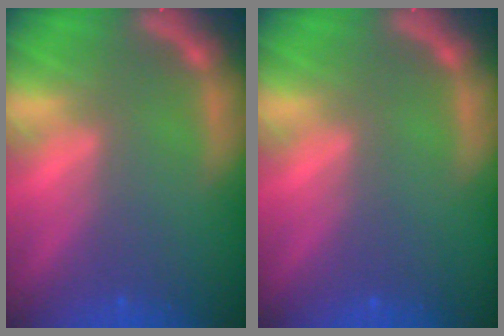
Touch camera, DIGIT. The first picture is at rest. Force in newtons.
{"total": 0.0}